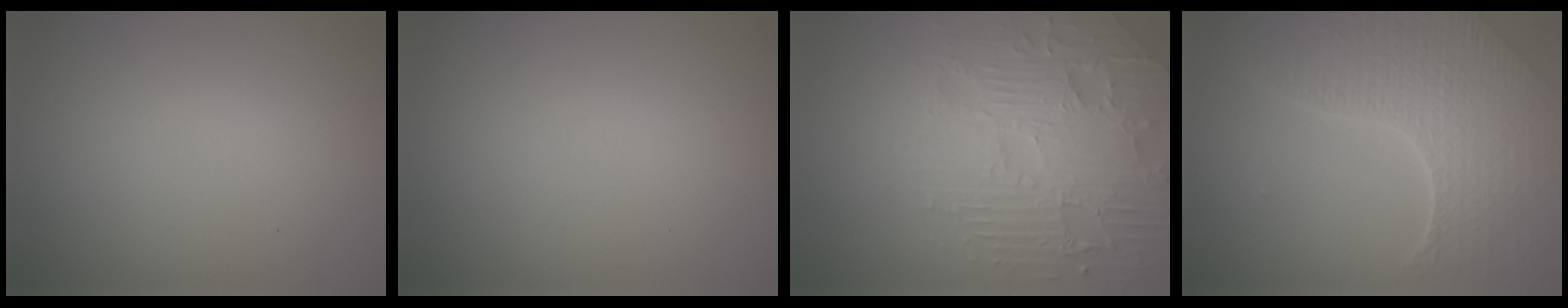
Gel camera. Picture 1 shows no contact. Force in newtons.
{"total": 0.0}
{"total": 6.5, "press": 5.1, "slide": 4.0}
{"total": 7.8, "press": 5.6, "slide": 5.4}